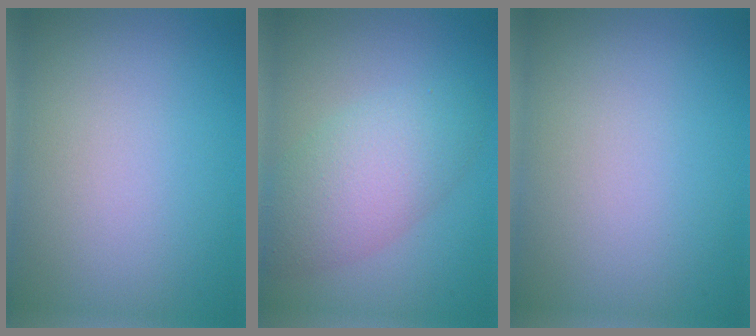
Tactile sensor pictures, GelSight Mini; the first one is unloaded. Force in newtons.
{"total": 5.1, "press": 5.1, "slide": 0.1}
{"total": 0.0}